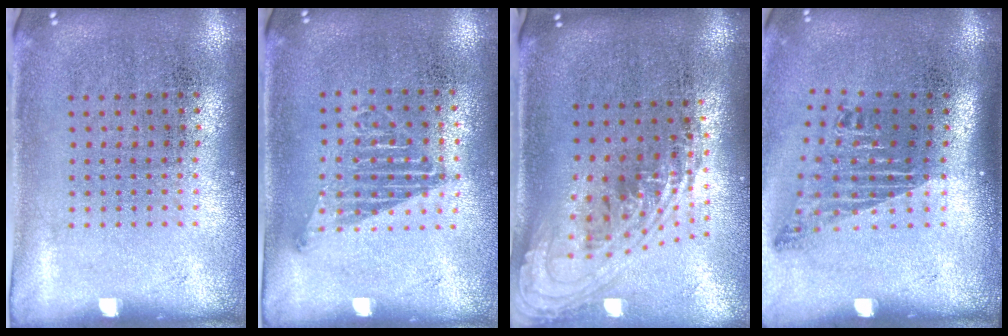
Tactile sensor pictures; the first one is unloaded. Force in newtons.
{"total": 1.2, "press": 1.0, "slide": 0.6}
{"total": 2.4, "press": 1.7, "slide": 1.7}
{"total": 1.8, "press": 1.2, "slide": 1.3}